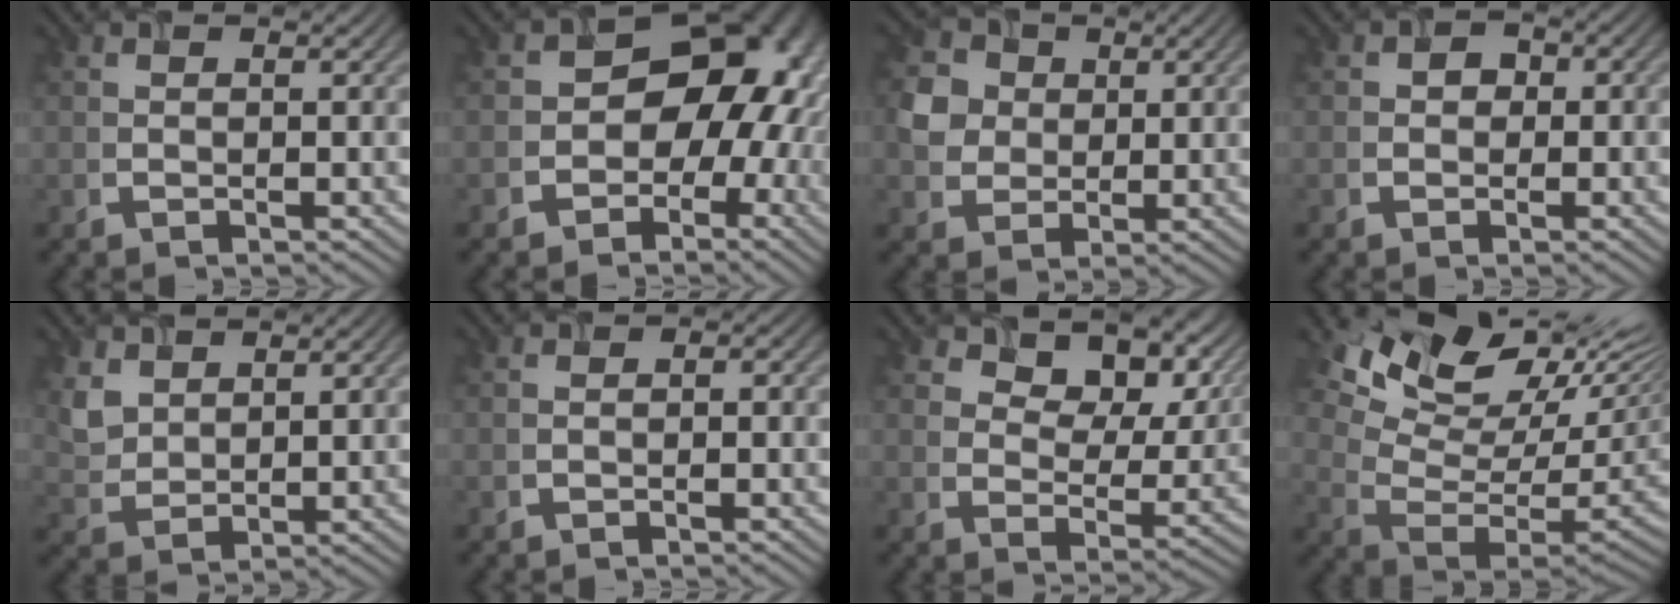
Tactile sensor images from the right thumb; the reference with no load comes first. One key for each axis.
{"total": 11.3, "fx": -1.6, "fy": 8.8, "fz": 6.9, "tx": -0.053, "ty": -0.004, "tz": -0.034}
{"total": 4.3, "fx": 0.8, "fy": 4.1, "fz": 1.0, "tx": -0.038, "ty": 0.002, "tz": 0.015}
{"total": 1.4, "fx": -0.5, "fy": 1.3, "fz": -0.1, "tx": 0.002, "ty": -0.004, "tz": -0.005}
{"total": 3.5, "fx": 2.5, "fy": 2.2, "fz": 1.0, "tx": -0.042, "ty": -0.006, "tz": 0.066}
{"total": 0.9, "fx": -0.8, "fy": 0.2, "fz": 0.0, "tx": -0.003, "ty": -0.002, "tz": -0.010}
{"total": 9.3, "fx": 5.4, "fy": 5.3, "fz": 5.5, "tx": -0.096, "ty": -0.013, "tz": 0.099}
{"total": 14.8, "fx": 9.4, "fy": 7.1, "fz": 9.0, "tx": -0.186, "ty": 0.026, "tz": 0.167}